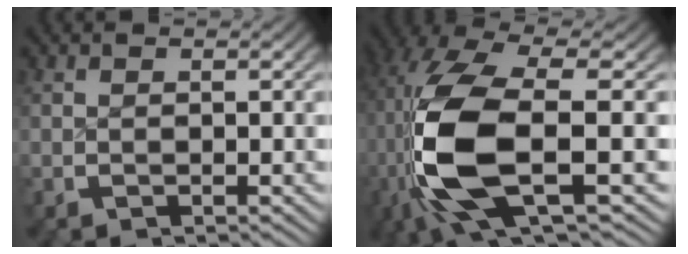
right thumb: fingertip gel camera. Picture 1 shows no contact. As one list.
[{"total": 14.8, "force": [-0.8, 7.0, 13.0], "torque": [-0.315, -0.036, 0.007]}]